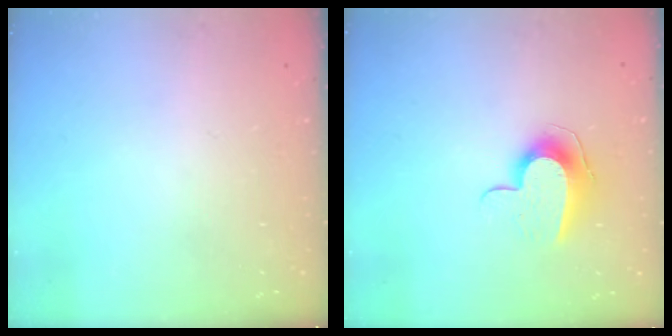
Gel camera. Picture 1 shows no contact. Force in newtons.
{"total": 9.4, "press": 9.4, "slide": 0.2}